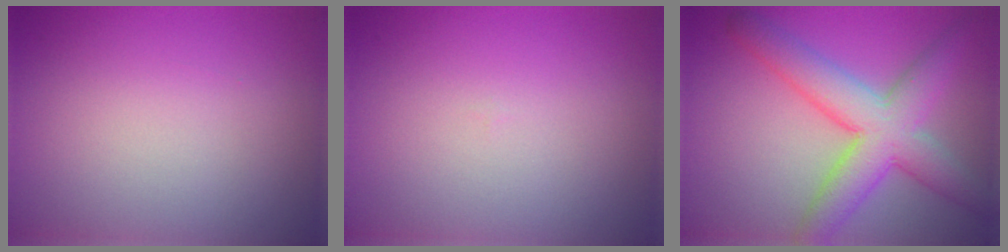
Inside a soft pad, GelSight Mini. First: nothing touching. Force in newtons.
{"total": 0.0}
{"total": 7.0, "press": 7.0, "slide": 0.1}